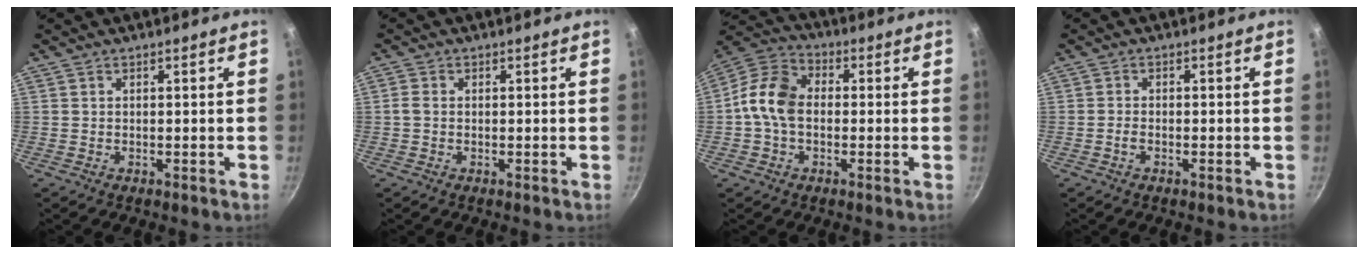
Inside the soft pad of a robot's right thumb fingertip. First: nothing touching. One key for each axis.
{"total": 1.6, "fx": -0.1, "fy": 1.2, "fz": 1.0, "tx": -0.023, "ty": 0.005, "tz": -0.005}
{"total": 10.4, "fx": -0.6, "fy": 7.5, "fz": 7.1, "tx": -0.115, "ty": 0.028, "tz": -0.034}
{"total": 1.3, "fx": -0.7, "fy": 0.6, "fz": 0.9, "tx": -0.024, "ty": 0.008, "tz": -0.018}